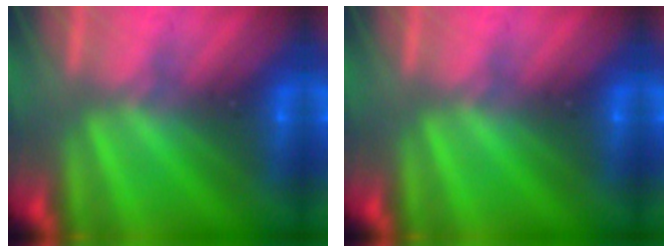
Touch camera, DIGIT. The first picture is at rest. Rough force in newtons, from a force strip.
{"total": 0.0}